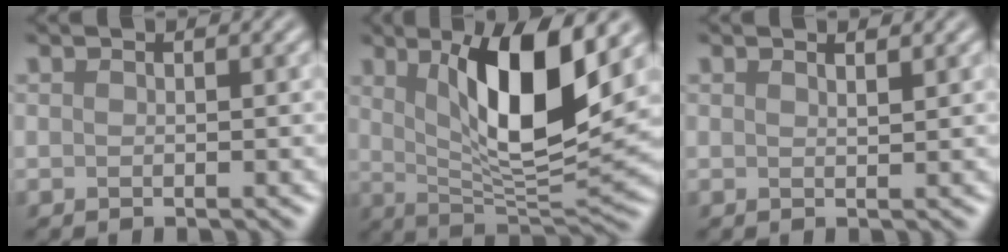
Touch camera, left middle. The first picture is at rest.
{"total": 9.9, "force": [3.2, 2.7, 8.9], "torque": [-0.141, -0.016, 0.059]}
{"total": 0.9, "force": [0.8, 0.2, 0.4], "torque": [-0.002, 0.002, 0.013]}